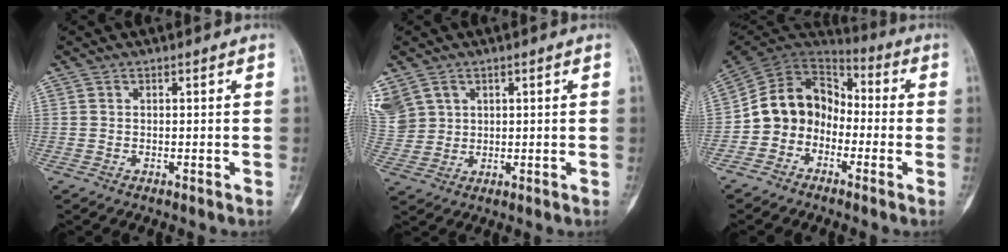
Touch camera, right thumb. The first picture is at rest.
{"total": 12.8, "force": [5.4, 10.5, 5.0], "torque": [-0.139, 0.017, 0.130]}
{"total": 12.8, "force": [-3.3, 10.7, 6.2], "torque": [-0.088, 0.071, -0.076]}